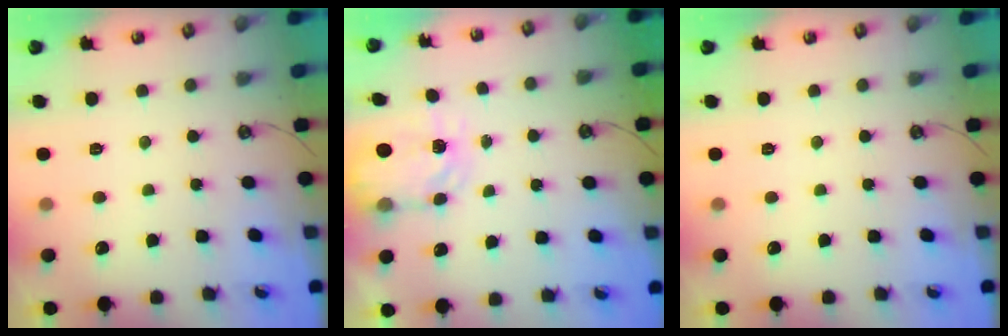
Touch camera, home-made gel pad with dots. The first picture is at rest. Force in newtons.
{"total": 5.0, "press": 5.0, "slide": 0.3}
{"total": 0.0}